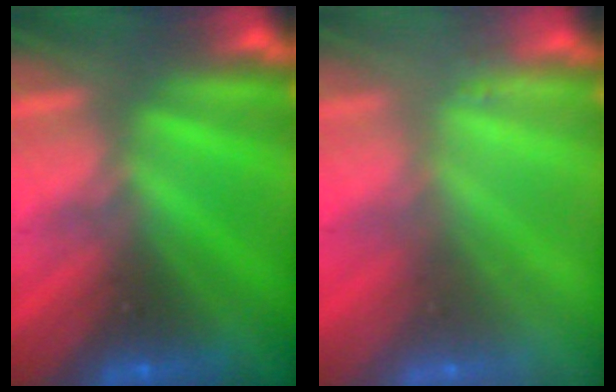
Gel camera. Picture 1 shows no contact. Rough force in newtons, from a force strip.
{"total": 2.2}